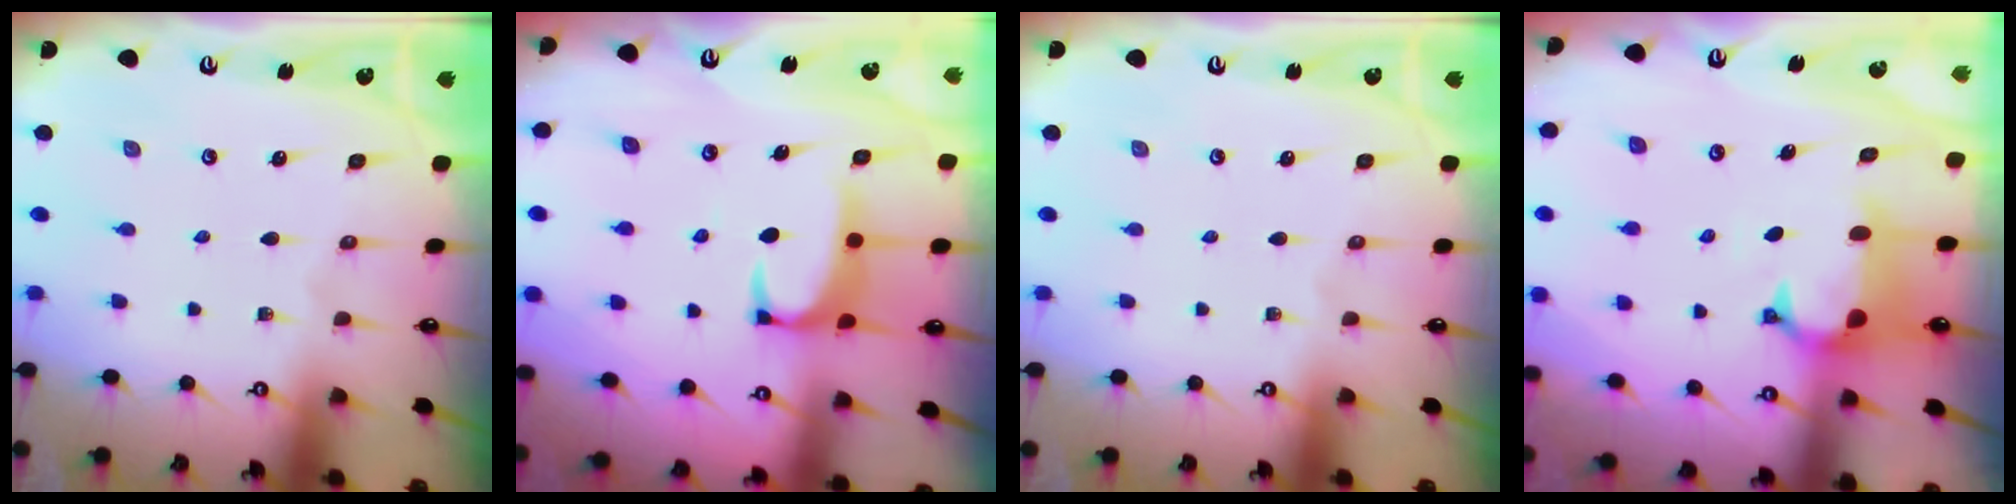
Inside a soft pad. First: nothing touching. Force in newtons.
{"total": 2.0, "press": 1.9, "slide": 0.7}
{"total": 0.0}
{"total": 1.2, "press": 0.6, "slide": 1.0}